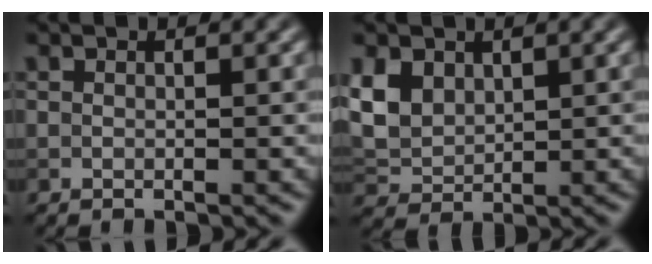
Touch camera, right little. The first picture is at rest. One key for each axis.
{"total": 4.4, "fx": 1.8, "fy": 3.1, "fz": 2.4, "tx": -0.067, "ty": 0.000, "tz": 0.036}